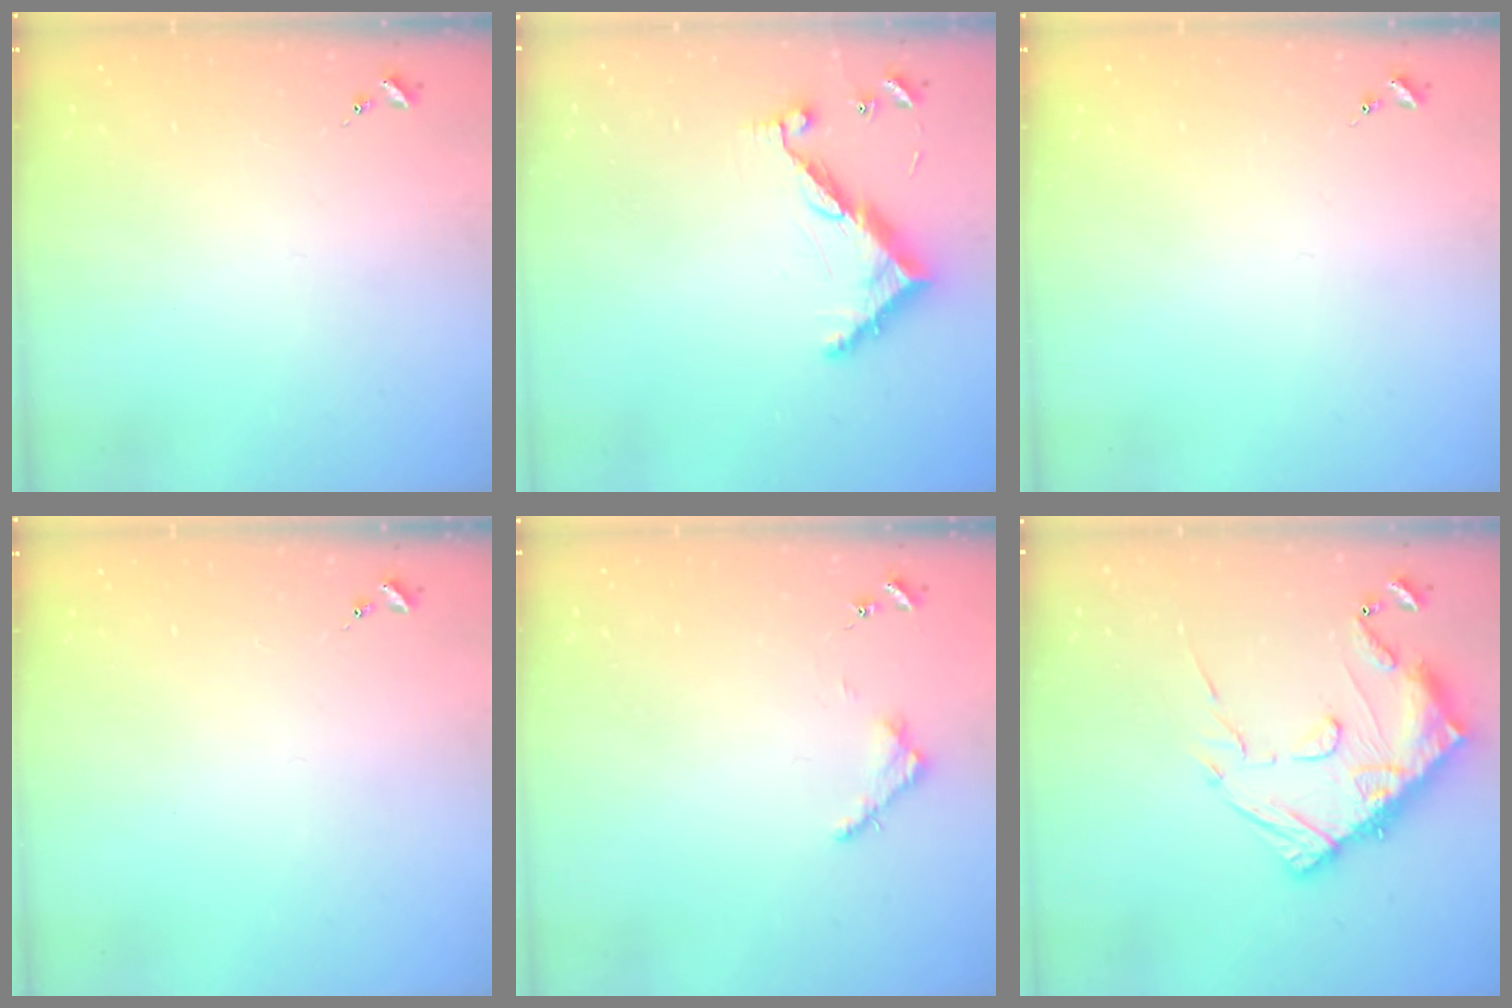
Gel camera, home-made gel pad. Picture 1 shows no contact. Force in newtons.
{"total": 9.3, "press": 9.3, "slide": 0.3}
{"total": 0.0}
{"total": 0.0}
{"total": 3.2, "press": 3.2, "slide": 0.4}
{"total": 17.5, "press": 17.5, "slide": 1.6}